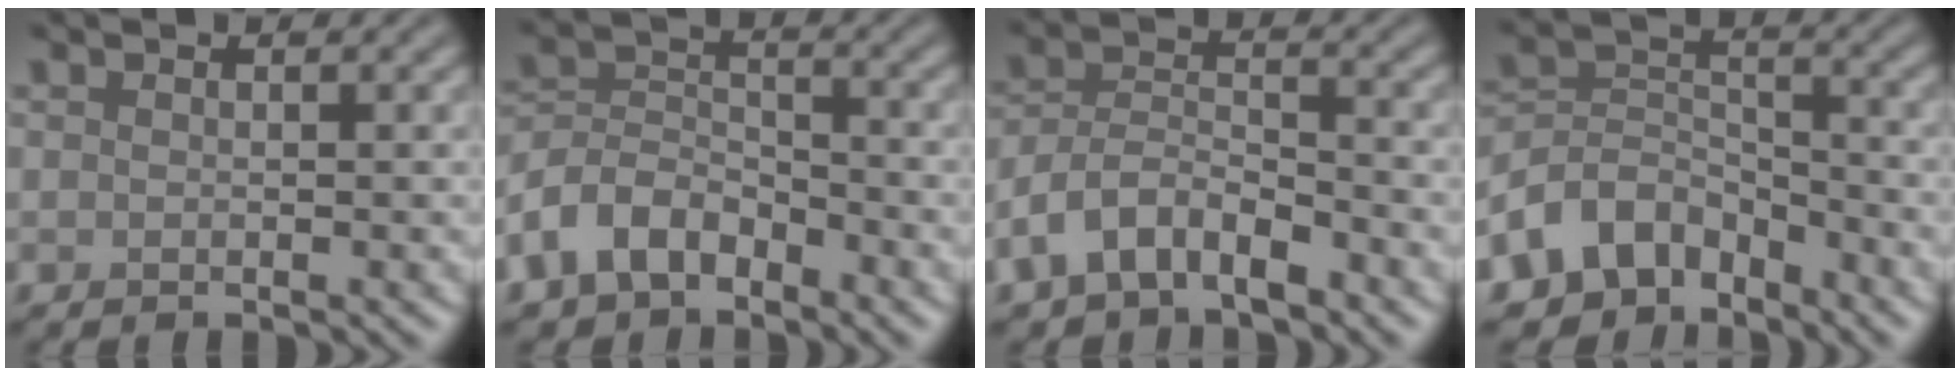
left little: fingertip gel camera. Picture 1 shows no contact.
{"total": 5.2, "force": [-3.2, 3.2, 2.5], "torque": [-0.052, 0.003, -0.076]}
{"total": 5.1, "force": [-3.4, 2.5, 2.8], "torque": [-0.053, 0.002, -0.075]}
{"total": 6.2, "force": [-4.4, 4.0, 2.0], "torque": [-0.022, -0.002, -0.097]}